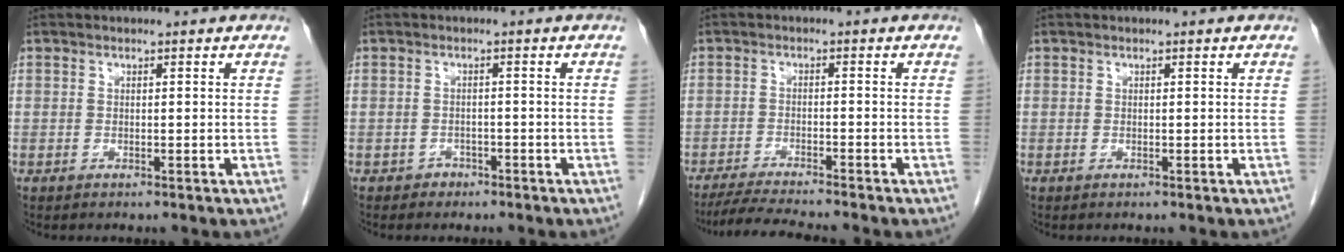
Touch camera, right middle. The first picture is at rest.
{"total": 1.5, "force": [-1.1, 1.0, 0.0], "torque": [-0.002, 0.005, -0.020]}
{"total": 7.1, "force": [-6.4, -0.6, 3.0], "torque": [-0.047, -0.021, -0.109]}
{"total": 0.0}